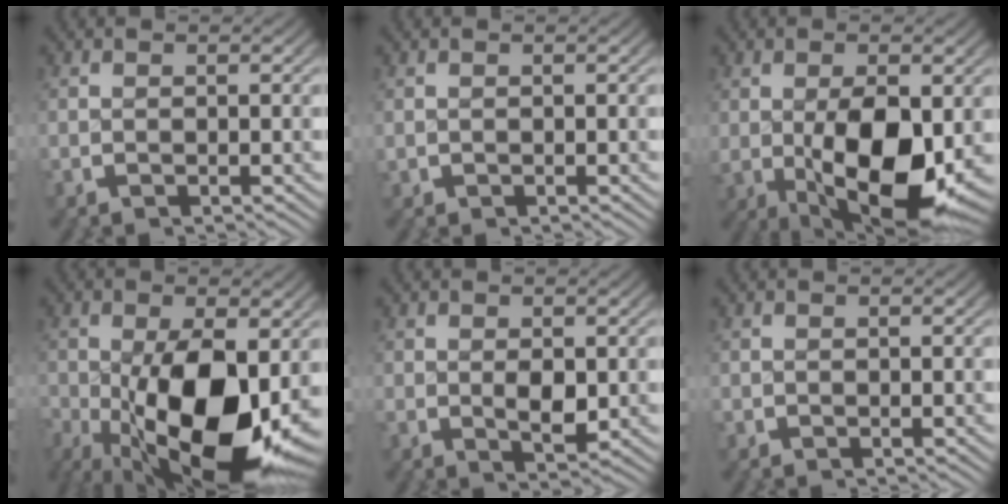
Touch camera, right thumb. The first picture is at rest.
{"total": 0.5, "force": [0.1, 0.5, 0.1], "torque": [-0.004, -0.004, 0.005]}
{"total": 12.9, "force": [-1.7, 7.1, 10.6], "torque": [-0.189, -0.045, -0.001]}
{"total": 18.5, "force": [-4.3, 10.1, 14.9], "torque": [-0.262, -0.071, -0.032]}
{"total": 3.0, "force": [0.0, 1.9, 2.4], "torque": [-0.042, -0.014, 0.005]}
{"total": 0.0}